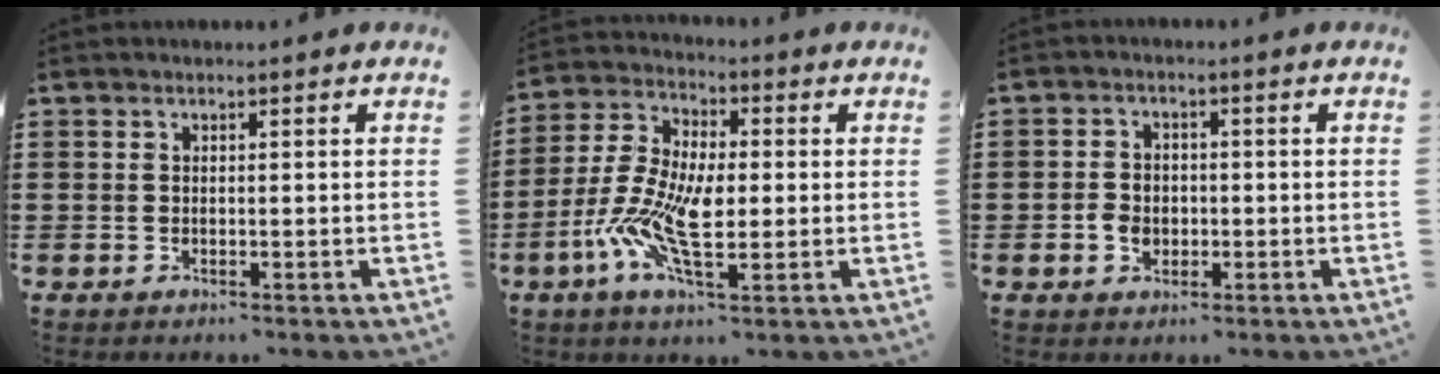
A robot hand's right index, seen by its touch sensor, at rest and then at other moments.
{"total": 10.1, "force": [-2.4, 4.4, 8.7], "torque": [-0.205, -0.012, -0.049]}
{"total": 3.2, "force": [-0.8, 2.5, 1.8], "torque": [-0.047, 0.001, -0.017]}